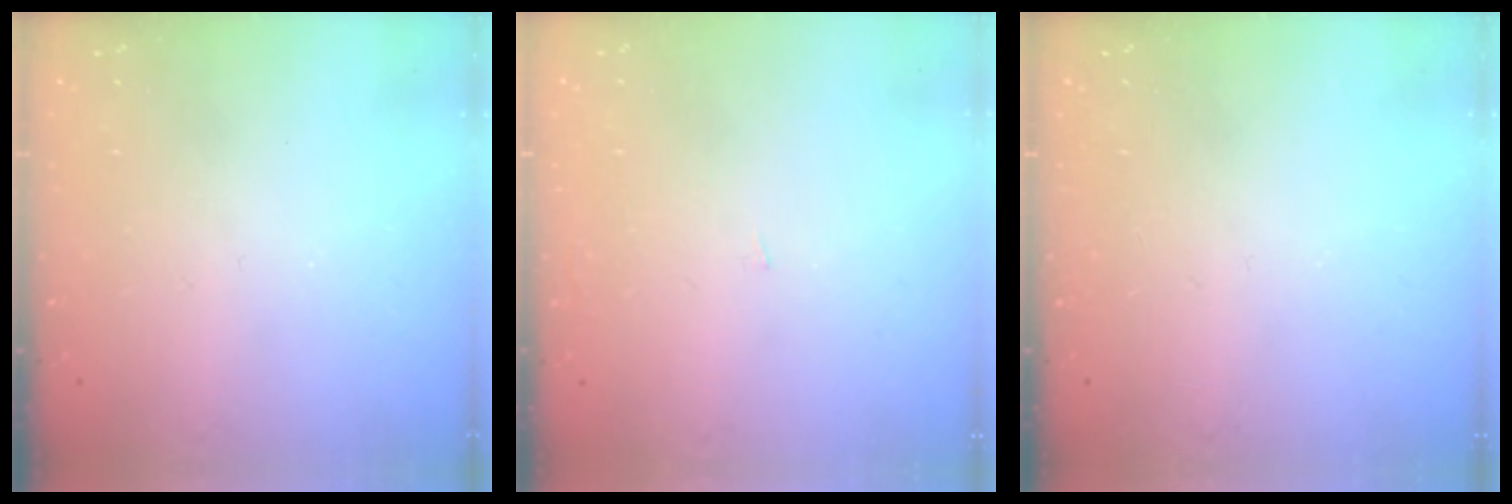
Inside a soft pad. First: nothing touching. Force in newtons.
{"total": 0.9, "press": 0.9, "slide": 0.0}
{"total": 0.0}